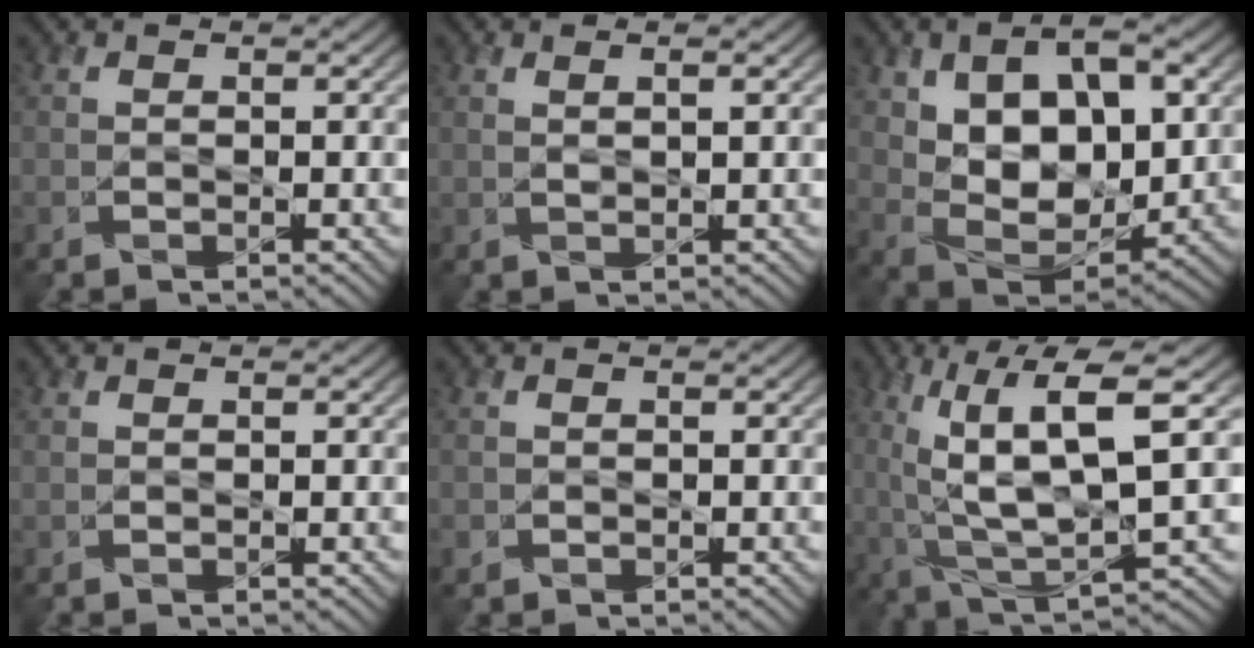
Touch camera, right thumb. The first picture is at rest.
{"total": 1.2, "force": [0.6, 0.0, 1.0], "torque": [-0.019, -0.006, 0.014]}
{"total": 13.5, "force": [3.6, 8.3, 10.1], "torque": [-0.184, -0.015, 0.072]}
{"total": 0.0}
{"total": 0.6, "force": [-0.1, 0.6, 0.0], "torque": [-0.001, -0.005, -0.002]}
{"total": 12.2, "force": [2.8, 3.5, 11.3], "torque": [-0.228, 0.006, 0.057]}